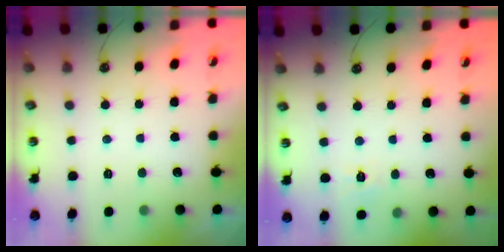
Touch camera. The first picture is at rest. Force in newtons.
{"total": 2.5, "press": 2.5, "slide": 0.5}